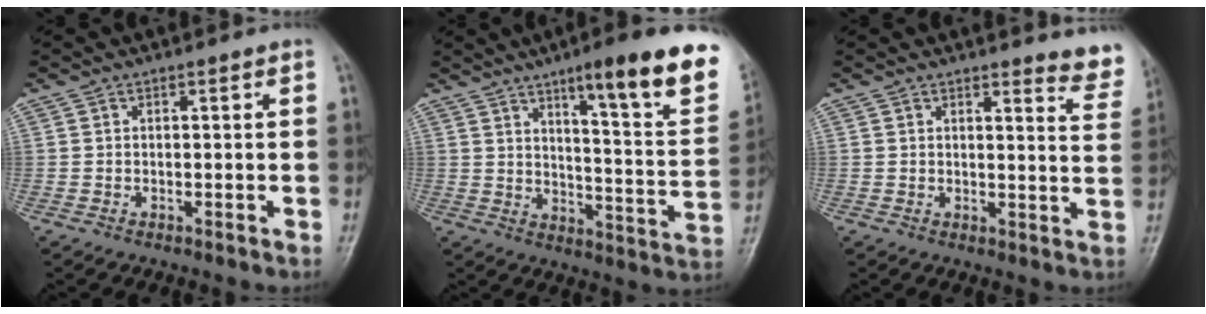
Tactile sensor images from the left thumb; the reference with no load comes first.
{"total": 20.4, "force": [12.1, 3.0, 16.2], "torque": [-0.196, -0.055, 0.169]}
{"total": 6.7, "force": [6.4, 1.3, 1.6], "torque": [0.011, -0.050, 0.051]}